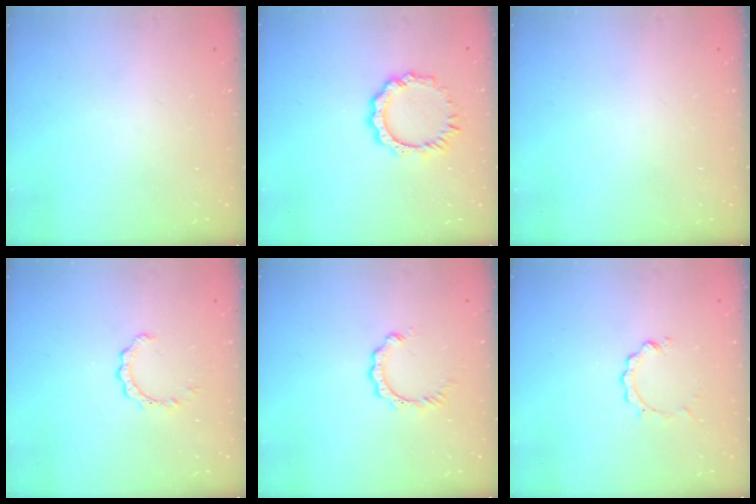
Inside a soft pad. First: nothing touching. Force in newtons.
{"total": 8.1, "press": 8.1, "slide": 0.7}
{"total": 0.0}
{"total": 2.4, "press": 2.4, "slide": 0.3}
{"total": 3.0, "press": 2.9, "slide": 0.3}
{"total": 2.1, "press": 2.1, "slide": 0.2}